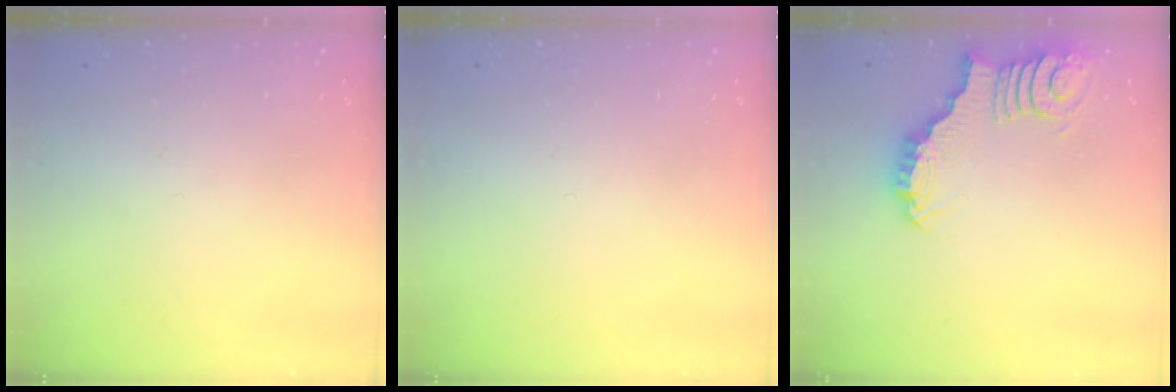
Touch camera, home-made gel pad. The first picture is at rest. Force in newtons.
{"total": 0.0}
{"total": 2.4, "press": 2.4, "slide": 0.3}